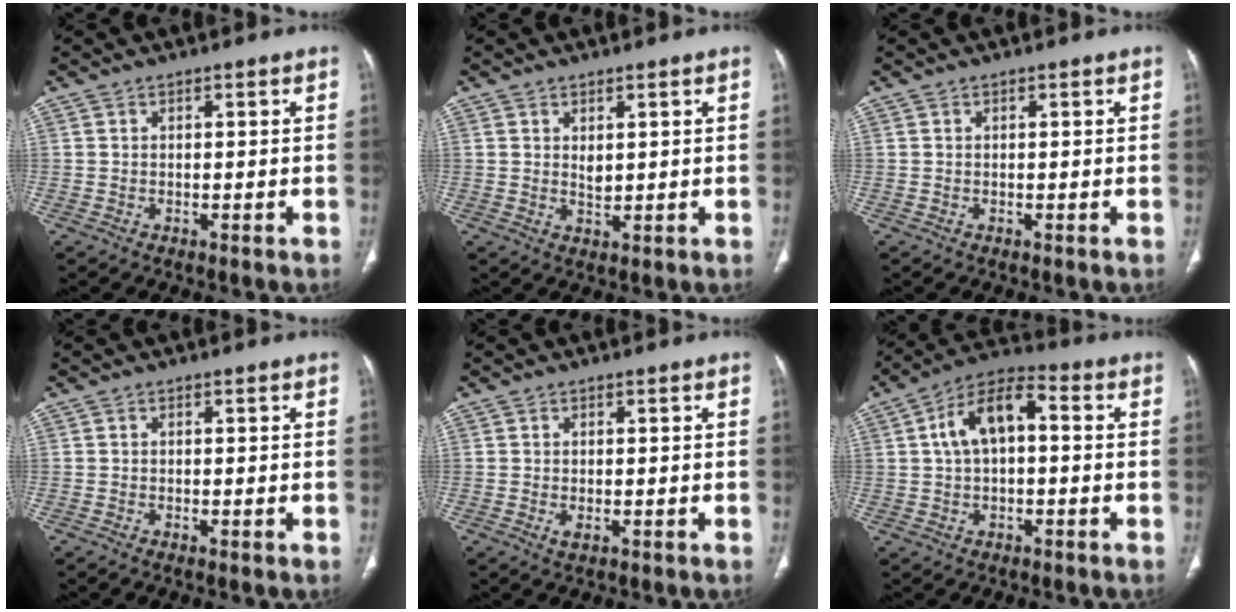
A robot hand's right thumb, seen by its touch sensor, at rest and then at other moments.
{"total": 2.1, "force": [0.8, 1.0, 1.6], "torque": [-0.024, -0.010, 0.019]}
{"total": 0.0}
{"total": 0.7, "force": [-0.3, 0.2, 0.6], "torque": [-0.015, -0.002, -0.008]}
{"total": 1.5, "force": [-0.5, 0.7, 1.3], "torque": [-0.027, -0.003, -0.007]}
{"total": 10.4, "force": [1.3, 5.6, 8.7], "torque": [-0.155, 0.033, 0.010]}